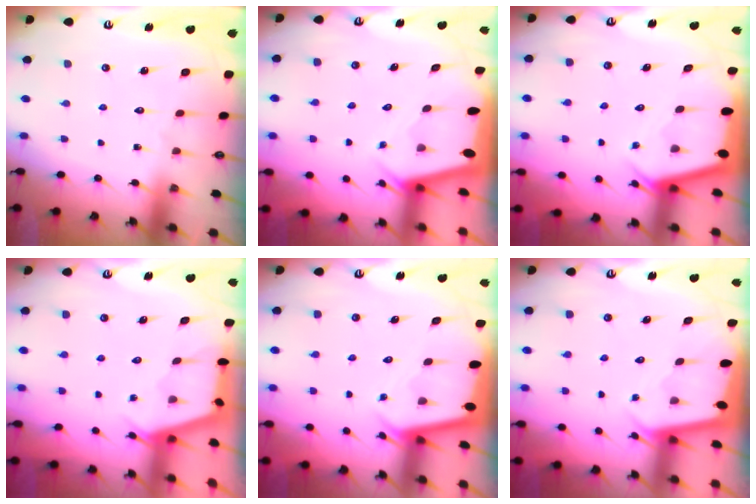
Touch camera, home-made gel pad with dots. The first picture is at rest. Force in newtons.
{"total": 2.2, "press": 2.2, "slide": 0.0}
{"total": 2.6, "press": 2.6, "slide": 0.3}
{"total": 2.8, "press": 2.8, "slide": 0.3}
{"total": 2.2, "press": 2.2, "slide": 0.1}
{"total": 1.9, "press": 1.9, "slide": 0.0}